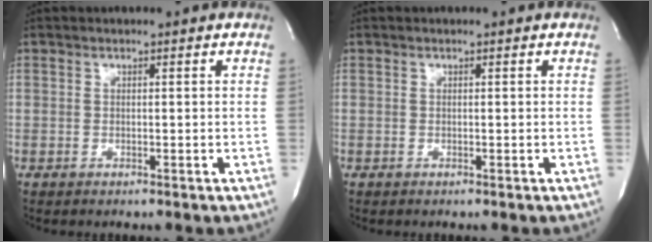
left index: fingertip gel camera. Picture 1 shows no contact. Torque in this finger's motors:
{"motor_torque": [0.00, 0.00, 0.00, 0.00]}